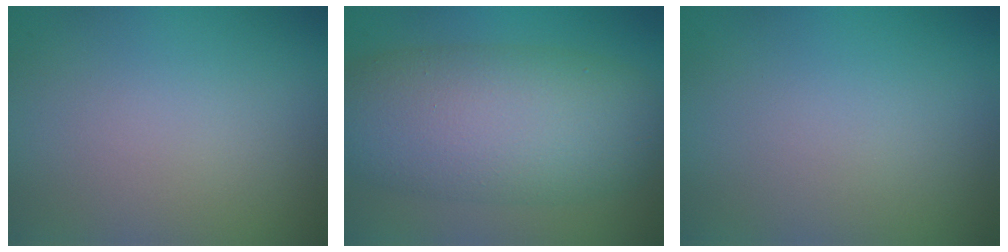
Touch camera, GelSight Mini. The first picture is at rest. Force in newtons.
{"total": 9.4, "press": 9.4, "slide": 0.5}
{"total": 0.0}